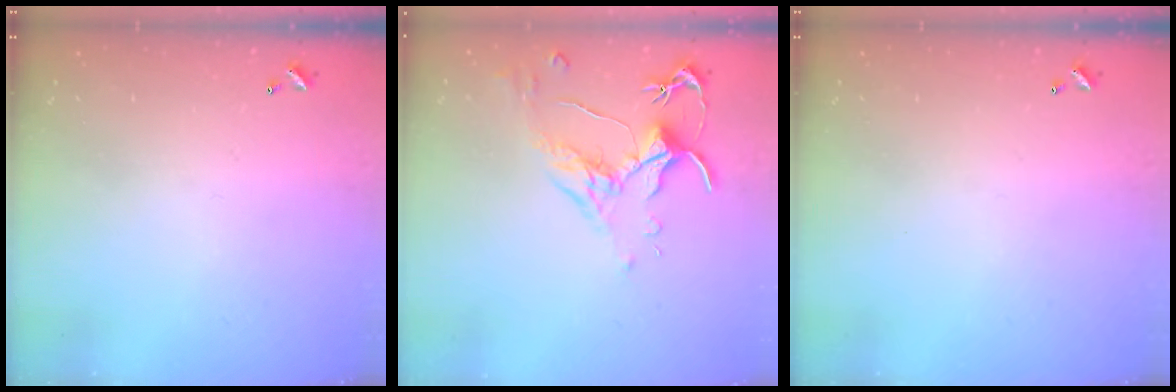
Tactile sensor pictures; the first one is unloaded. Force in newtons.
{"total": 1.6, "press": 1.4, "slide": 0.7}
{"total": 0.0}